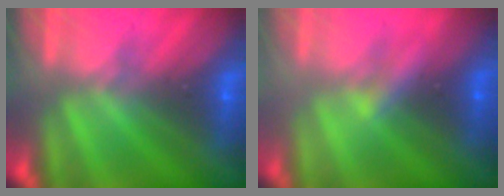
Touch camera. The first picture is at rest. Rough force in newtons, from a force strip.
{"total": 2.2}